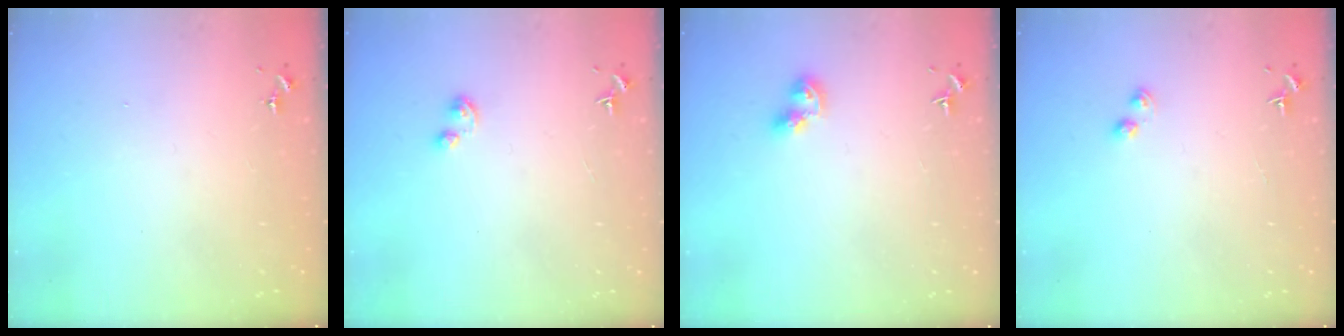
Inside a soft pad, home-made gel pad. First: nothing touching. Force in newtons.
{"total": 2.8, "press": 2.7, "slide": 0.4}
{"total": 7.1, "press": 7.1, "slide": 0.8}
{"total": 2.8, "press": 2.7, "slide": 0.4}